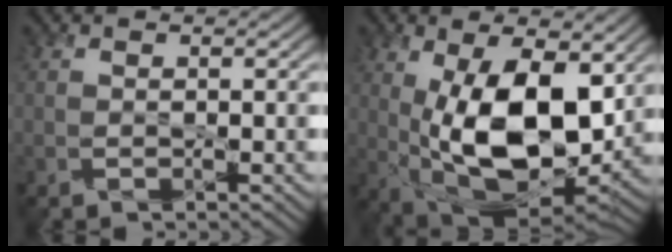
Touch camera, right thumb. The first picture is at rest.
{"total": 15.4, "force": [0.8, 7.6, 13.3], "torque": [-0.233, -0.013, 0.014]}